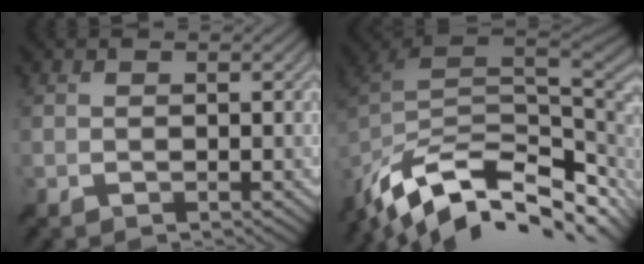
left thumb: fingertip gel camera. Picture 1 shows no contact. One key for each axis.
{"total": 14.7, "fx": -7.0, "fy": 8.0, "fz": 10.2, "tx": -0.228, "ty": -0.019, "tz": -0.112}